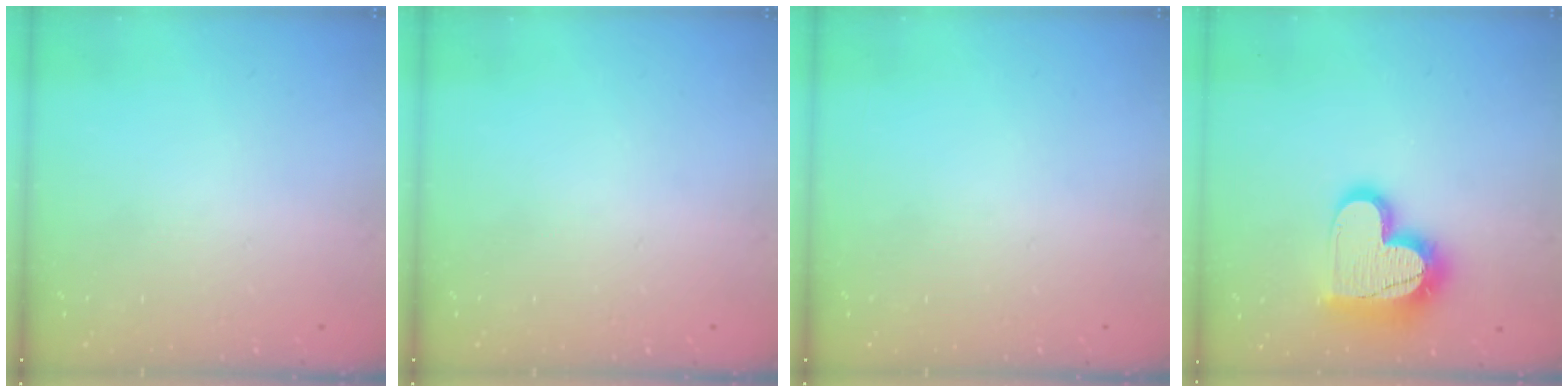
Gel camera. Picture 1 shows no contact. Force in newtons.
{"total": 0.0}
{"total": 0.0}
{"total": 18.9, "press": 18.9, "slide": 1.4}